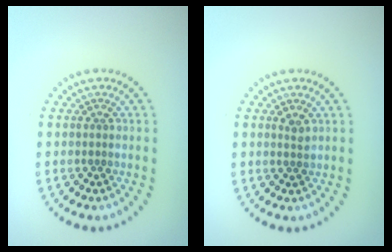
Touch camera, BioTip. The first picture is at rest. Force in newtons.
{"total": 0.9, "press": 0.8, "slide": 0.4}